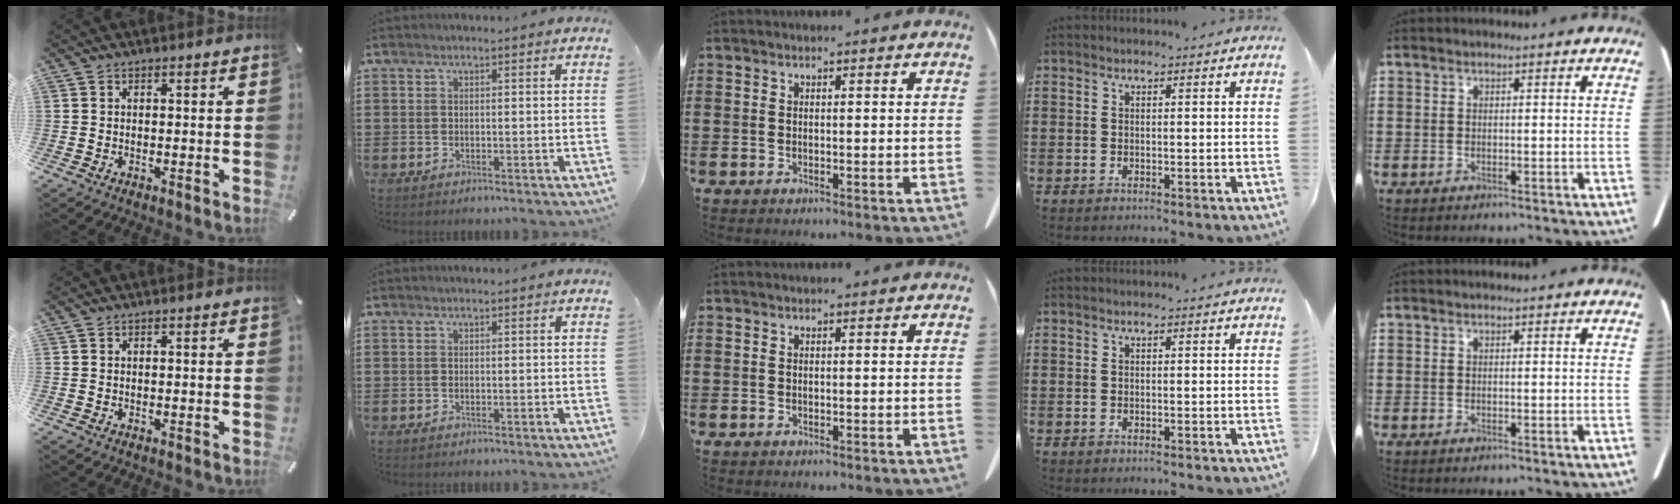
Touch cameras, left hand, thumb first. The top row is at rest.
{}